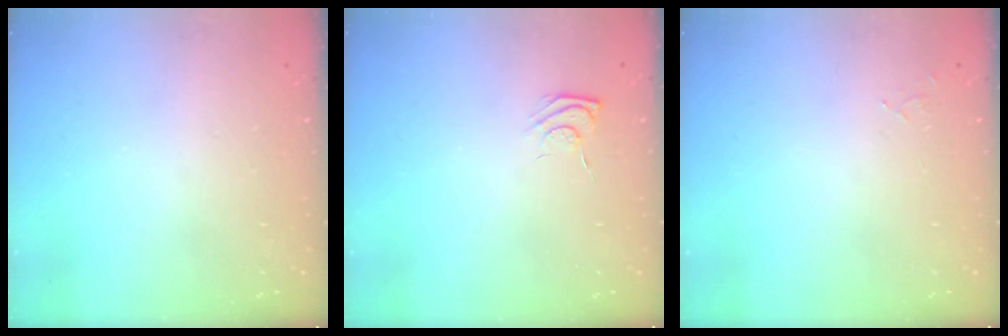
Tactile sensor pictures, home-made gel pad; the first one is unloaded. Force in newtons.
{"total": 4.9, "press": 4.7, "slide": 1.1}
{"total": 5.2, "press": 5.2, "slide": 0.4}